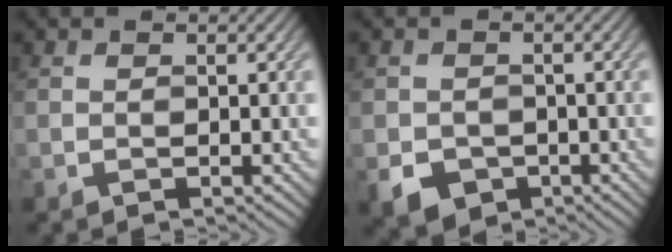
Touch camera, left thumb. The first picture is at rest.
{"total": 4.4, "force": [-1.9, 3.5, 1.7], "torque": [-0.038, -0.016, -0.038]}